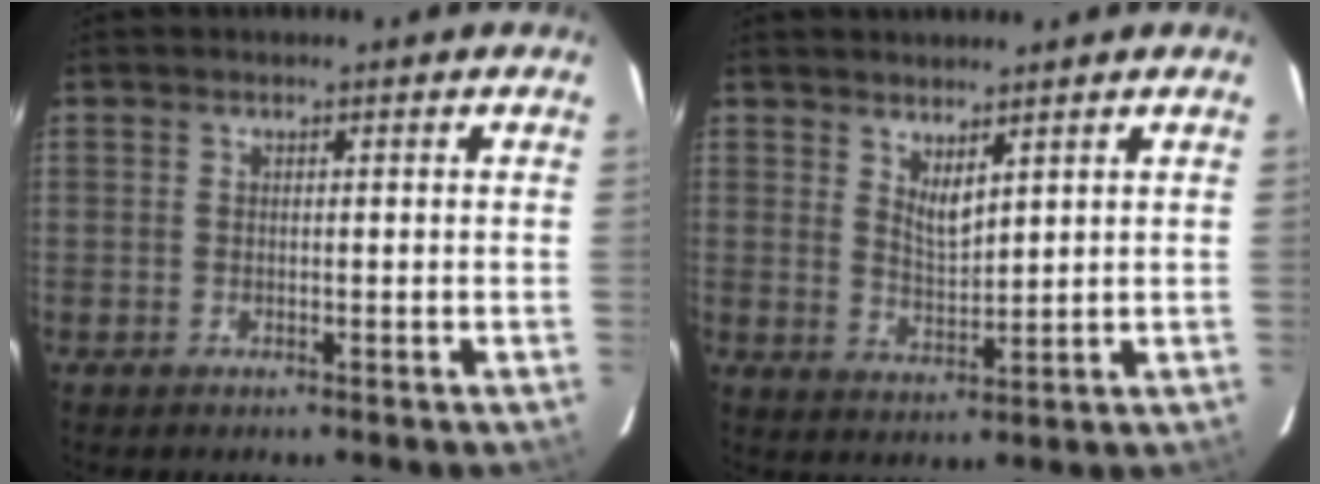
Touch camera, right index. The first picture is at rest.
{"total": 3.9, "force": [2.9, 1.0, 2.4], "torque": [-0.040, -0.009, 0.051]}